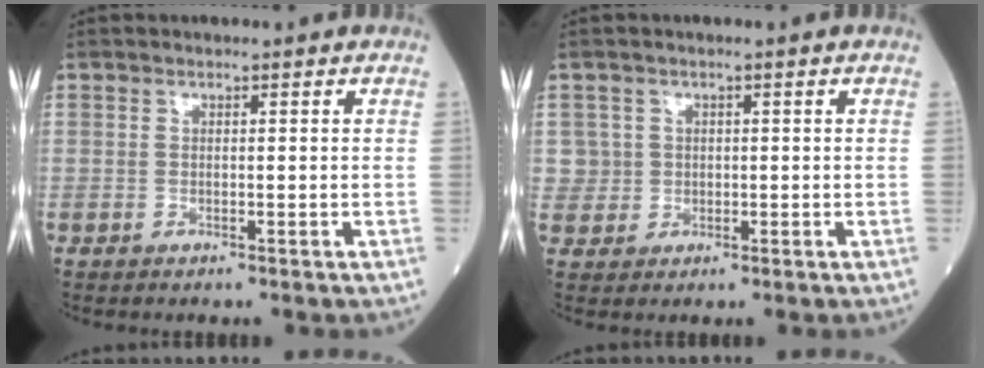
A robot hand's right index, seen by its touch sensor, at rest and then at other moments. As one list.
[{"total": 2.6, "force": [0.6, 2.6, -0.3], "torque": [0.020, 0.003, 0.008]}]